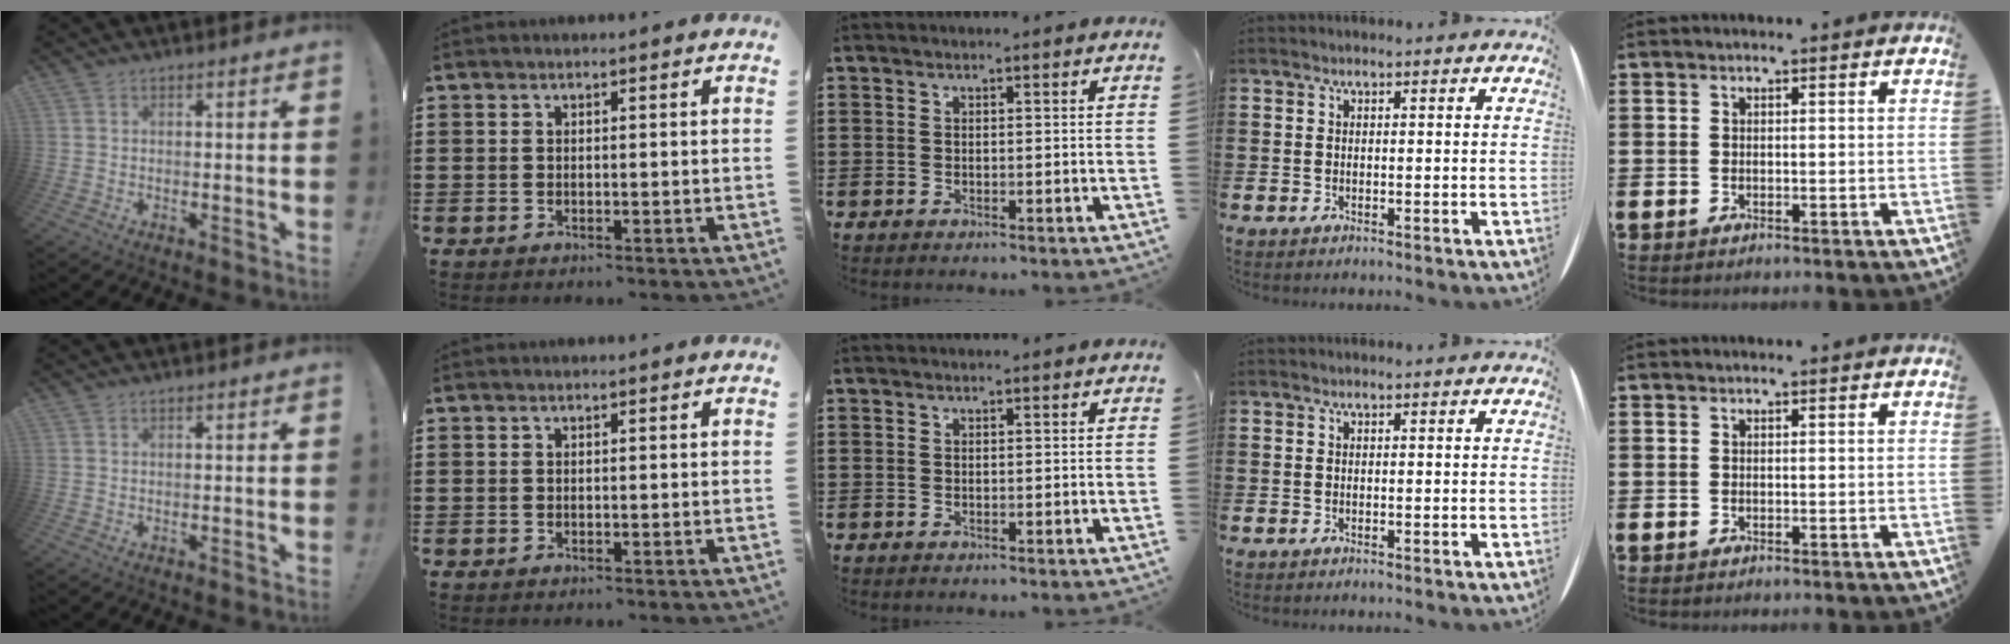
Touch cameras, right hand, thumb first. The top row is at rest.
{}